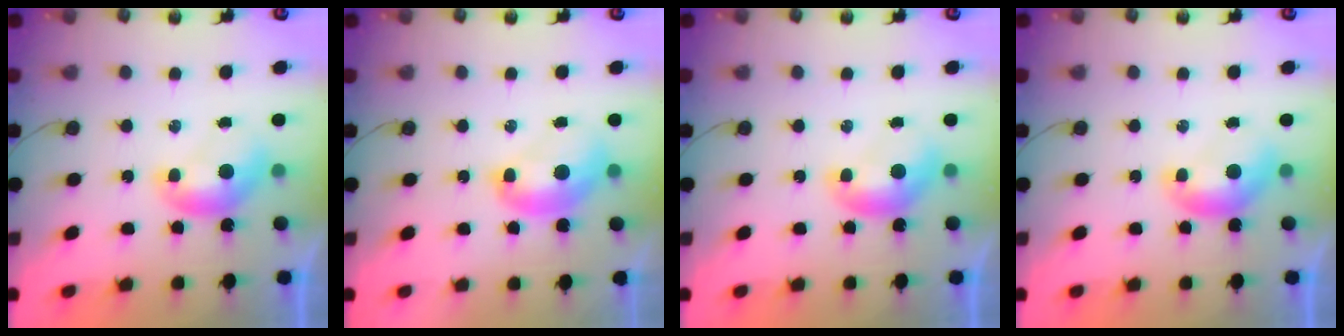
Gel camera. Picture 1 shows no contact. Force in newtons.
{"total": 3.4, "press": 3.4, "slide": 0.2}
{"total": 0.0}
{"total": 0.0}